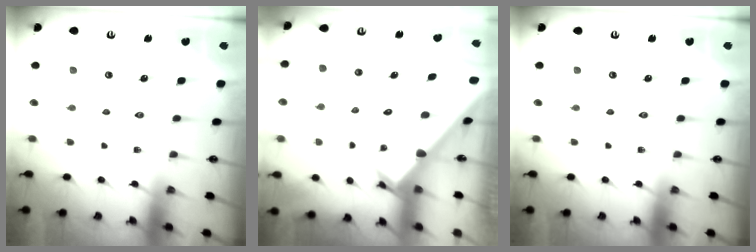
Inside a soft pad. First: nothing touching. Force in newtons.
{"total": 2.4, "press": 2.4, "slide": 0.3}
{"total": 0.0}